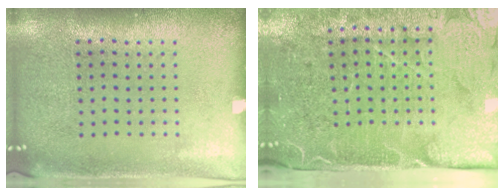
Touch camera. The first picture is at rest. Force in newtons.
{"total": 4.9, "press": 4.0, "slide": 2.9}